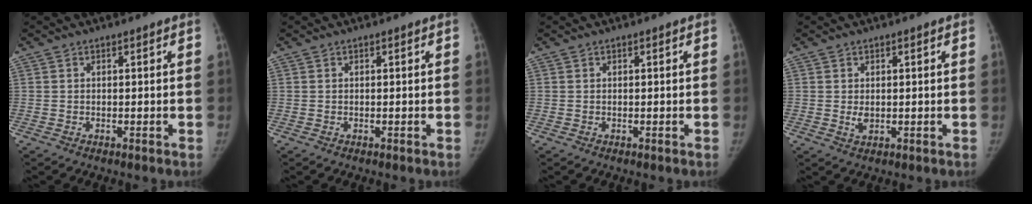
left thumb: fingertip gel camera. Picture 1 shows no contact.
{"total": 0.0}
{"total": 0.0}
{"total": 1.9, "force": [0.1, 1.2, 1.4], "torque": [-0.021, -0.005, 0.007]}